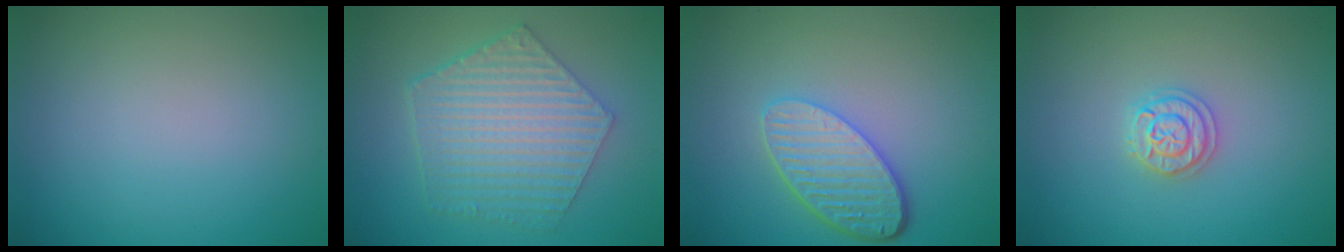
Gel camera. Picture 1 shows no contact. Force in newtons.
{"total": 6.3, "press": 4.8, "slide": 4.0}
{"total": 5.0, "press": 3.9, "slide": 3.2}
{"total": 2.0, "press": 2.0, "slide": 0.3}